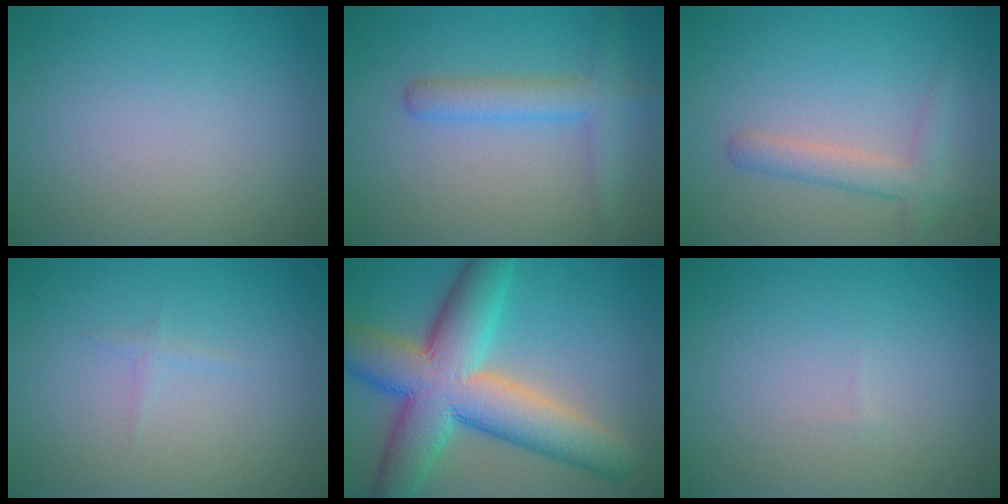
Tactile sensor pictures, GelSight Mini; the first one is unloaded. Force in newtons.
{"total": 3.1, "press": 3.1, "slide": 0.1}
{"total": 2.6, "press": 2.6, "slide": 0.2}
{"total": 1.0, "press": 0.9, "slide": 0.2}
{"total": 11.6, "press": 11.6, "slide": 0.5}
{"total": 0.0}